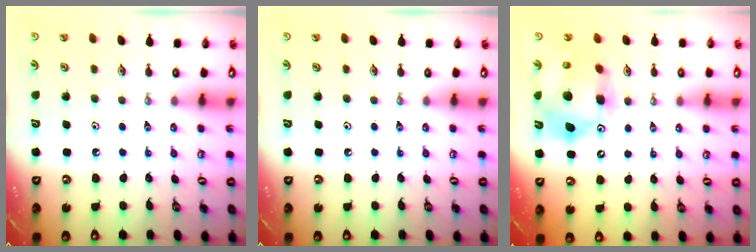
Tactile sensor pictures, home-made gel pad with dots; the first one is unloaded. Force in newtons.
{"total": 0.0}
{"total": 14.5, "press": 14.3, "slide": 2.3}